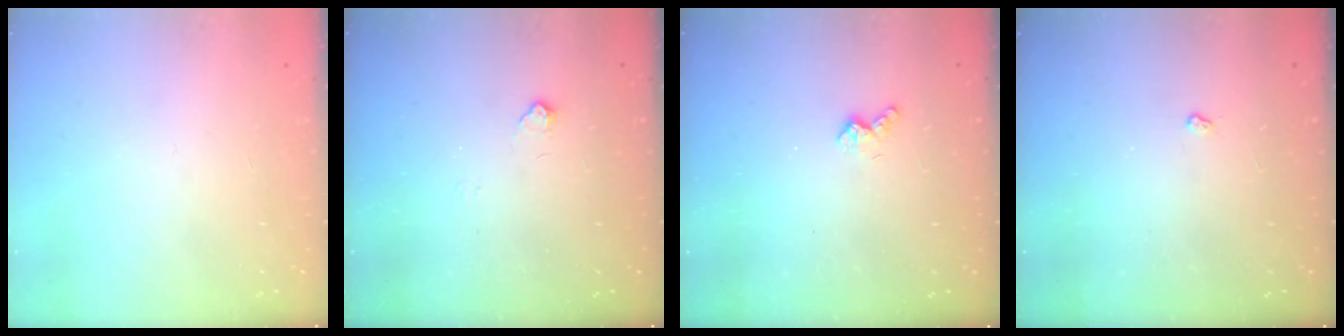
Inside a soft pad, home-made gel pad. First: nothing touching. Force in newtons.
{"total": 3.9, "press": 3.9, "slide": 0.5}
{"total": 2.6, "press": 2.6, "slide": 0.6}
{"total": 2.4, "press": 2.3, "slide": 0.4}